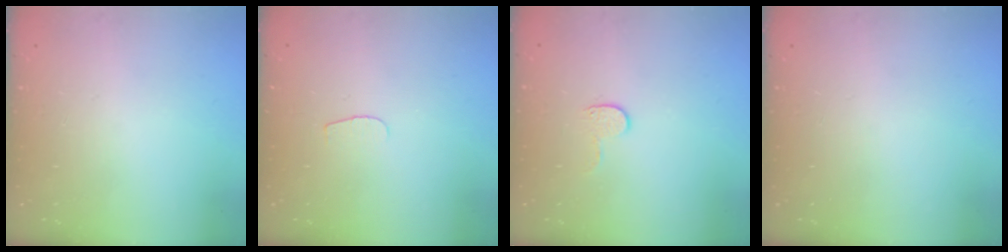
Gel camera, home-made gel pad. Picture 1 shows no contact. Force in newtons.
{"total": 3.4, "press": 3.4, "slide": 0.4}
{"total": 3.9, "press": 3.9, "slide": 0.4}
{"total": 0.0}